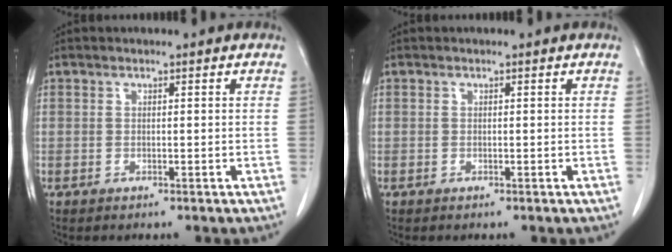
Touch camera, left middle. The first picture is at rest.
{"total": 0.0}